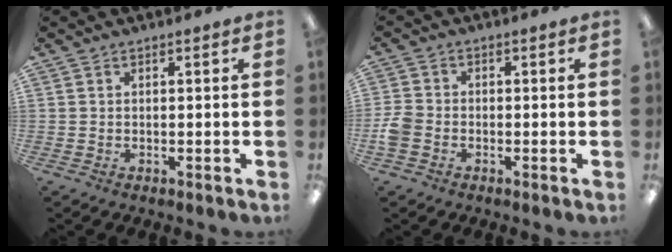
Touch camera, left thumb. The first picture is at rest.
{"total": 4.0, "force": [-1.7, 3.0, 2.0], "torque": [-0.036, 0.010, -0.029]}